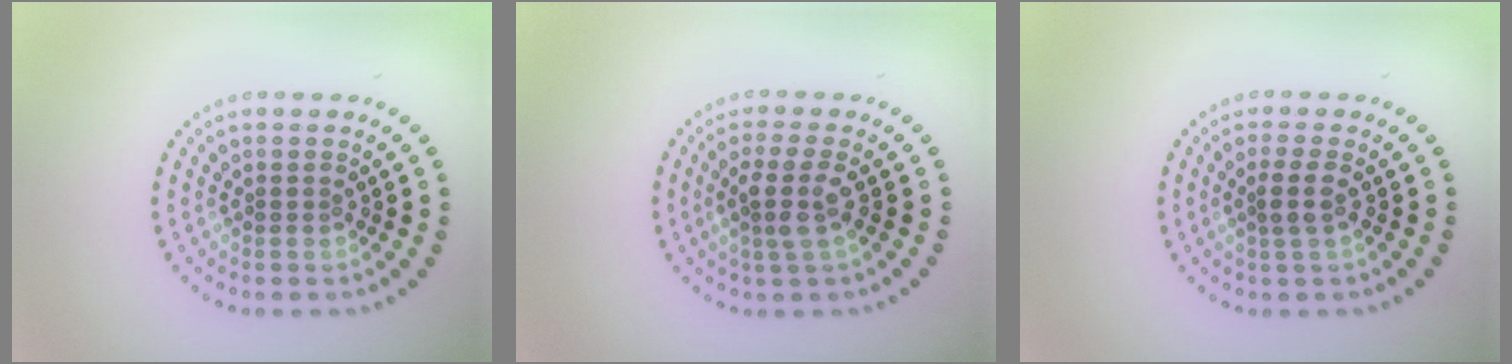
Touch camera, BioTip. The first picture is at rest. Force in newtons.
{"total": 3.0, "press": 2.5, "slide": 1.7}
{"total": 1.9, "press": 1.6, "slide": 1.0}